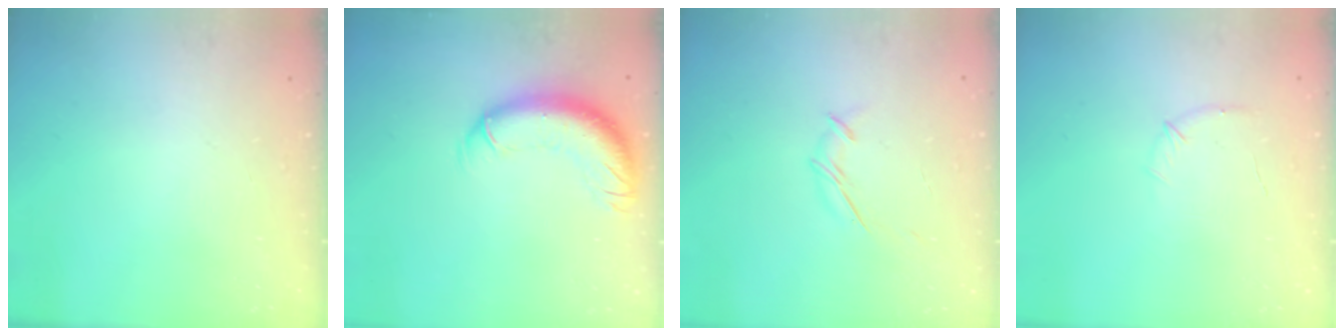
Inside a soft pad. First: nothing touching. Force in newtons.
{"total": 13.0, "press": 12.6, "slide": 3.4}
{"total": 4.7, "press": 4.5, "slide": 1.1}
{"total": 5.5, "press": 5.3, "slide": 1.5}